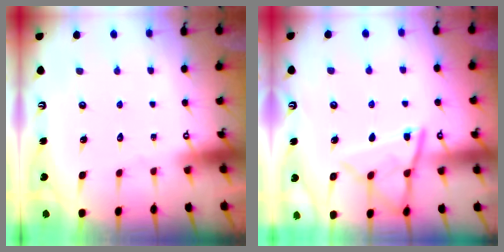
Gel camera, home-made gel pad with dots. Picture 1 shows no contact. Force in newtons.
{"total": 12.3, "press": 12.2, "slide": 1.3}